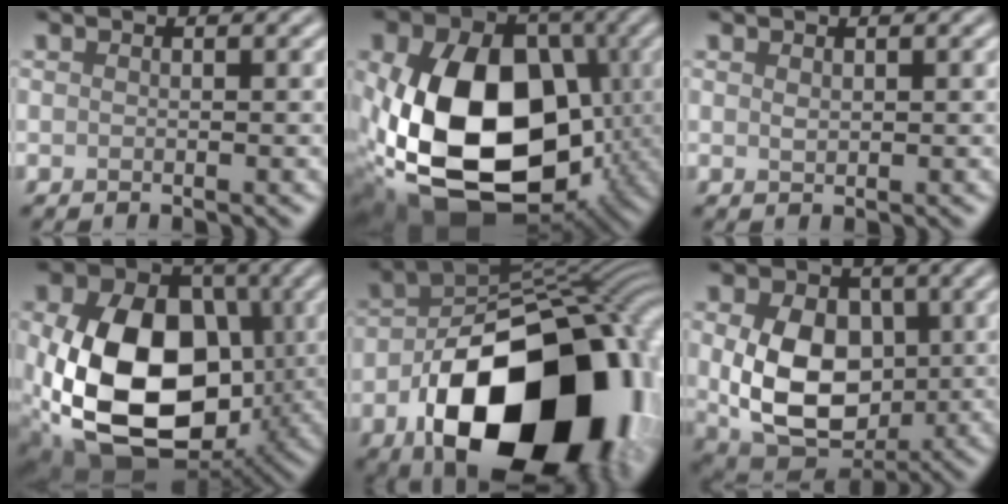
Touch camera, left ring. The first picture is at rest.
{"total": 16.7, "force": [-1.6, 11.7, 11.8], "torque": [-0.225, -0.033, -0.031]}
{"total": 0.7, "force": [0.4, 0.4, 0.4], "torque": [-0.012, -0.001, 0.009]}
{"total": 15.7, "force": [-1.4, 11.2, 10.9], "torque": [-0.208, -0.034, -0.022]}
{"total": 19.9, "force": [-7.4, 12.3, 13.8], "torque": [-0.218, -0.052, -0.100]}
{"total": 10.3, "force": [0.1, 7.4, 7.1], "torque": [-0.138, -0.020, 0.007]}